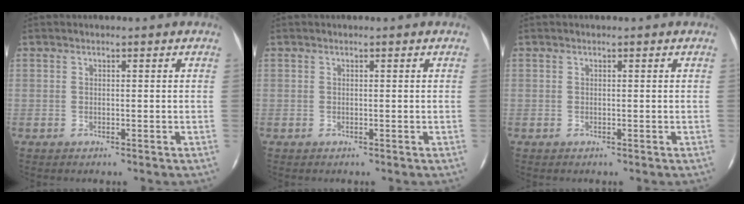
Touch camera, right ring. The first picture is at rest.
{"total": 0.0}
{"total": 0.0}